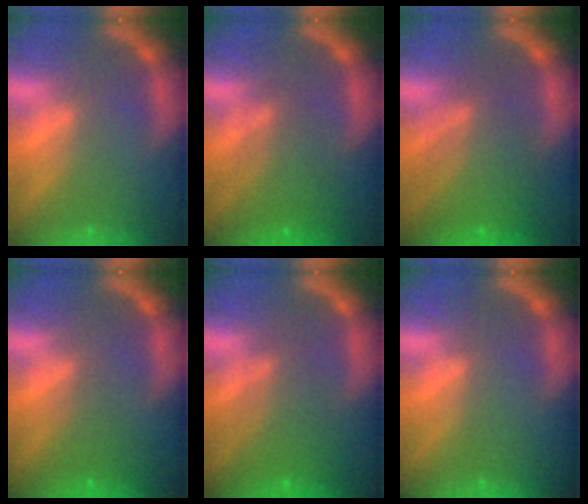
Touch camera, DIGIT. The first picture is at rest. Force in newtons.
{"total": 4.6}
{"total": 6.6}
{"total": 2.0}
{"total": 4.6}
{"total": 0.0}